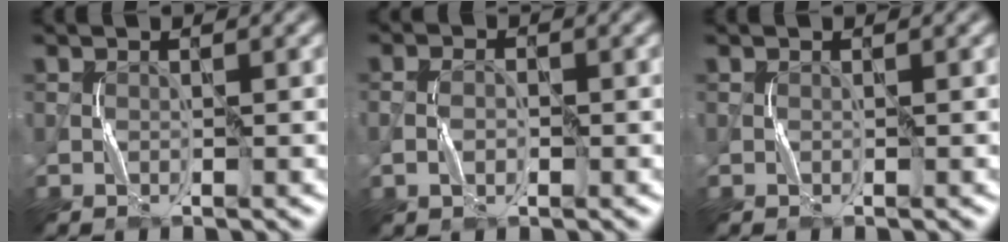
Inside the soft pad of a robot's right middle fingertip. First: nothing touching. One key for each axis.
{"total": 1.9, "fx": -0.6, "fy": 1.2, "fz": 1.3, "tx": -0.029, "ty": 0.002, "tz": -0.012}
{"total": 0.0}